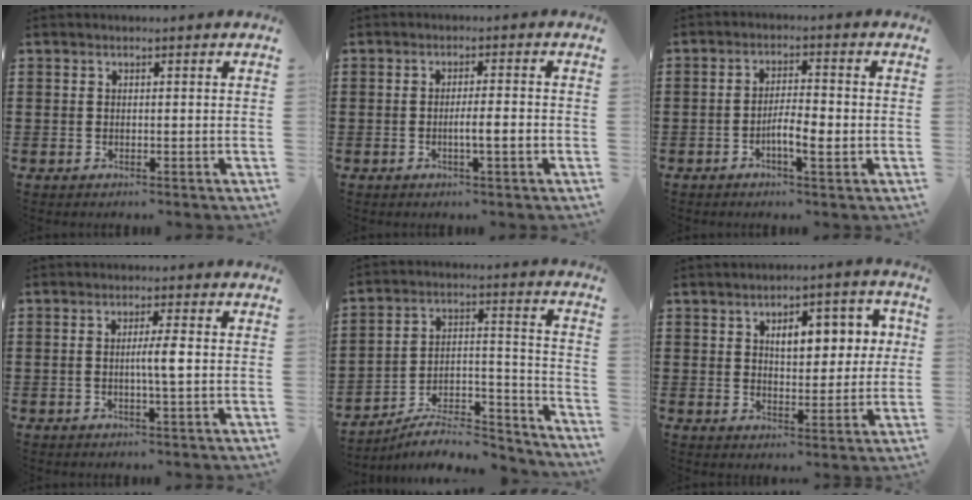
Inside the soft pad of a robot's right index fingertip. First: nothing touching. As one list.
[{"total": 3.2, "force": [-0.9, 0.1, 3.0], "torque": [-0.052, -0.004, -0.018]}, {"total": 4.8, "force": [-1.6, 1.1, 4.3], "torque": [-0.080, 0.003, -0.032]}, {"total": 3.5, "force": [-0.2, 0.0, 3.5], "torque": [-0.062, -0.006, -0.007]}, {"total": 8.3, "force": [-7.3, 2.2, 3.3], "torque": [-0.046, 0.017, -0.137]}, {"total": 7.0, "force": [1.9, 3.8, 5.6], "torque": [-0.087, 0.001, 0.023]}]